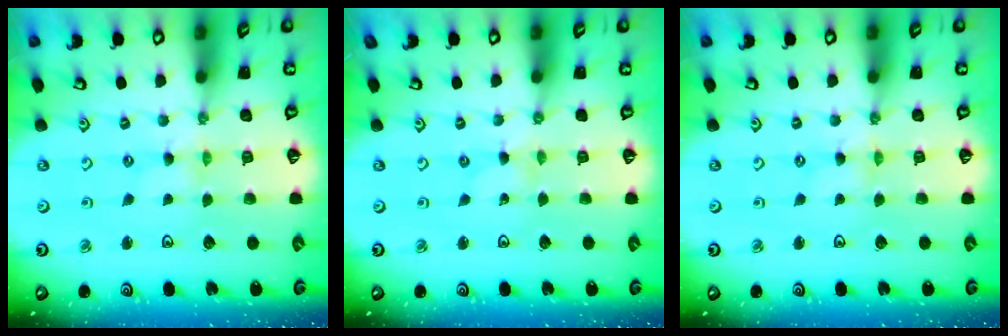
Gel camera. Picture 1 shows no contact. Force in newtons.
{"total": 0.0}
{"total": 0.6, "press": 0.6, "slide": 0.1}